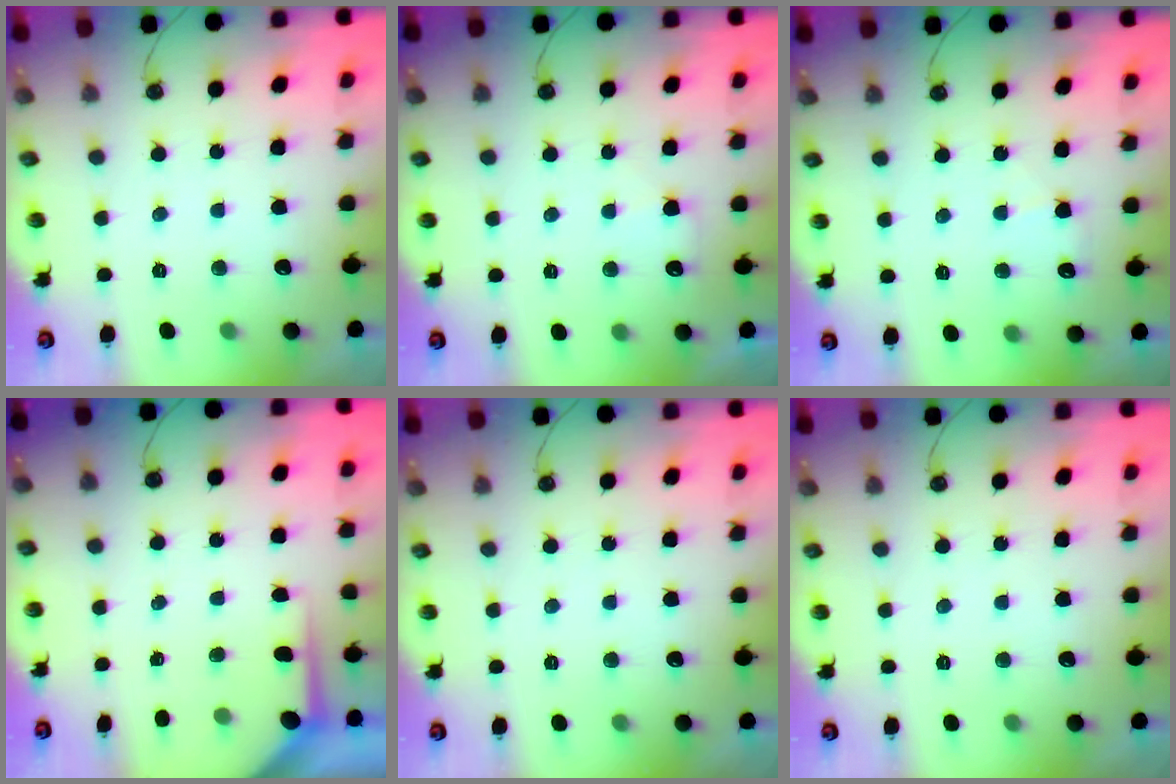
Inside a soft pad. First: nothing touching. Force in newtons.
{"total": 3.9, "press": 3.9, "slide": 0.6}
{"total": 4.3, "press": 4.2, "slide": 0.5}
{"total": 4.5, "press": 4.5, "slide": 0.4}
{"total": 0.0}
{"total": 0.0}